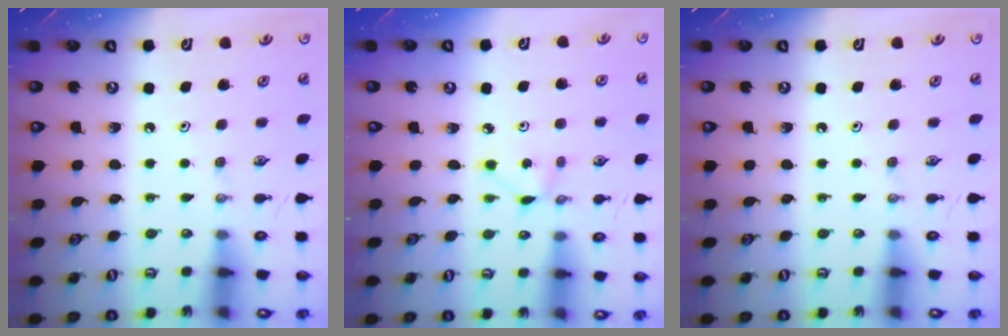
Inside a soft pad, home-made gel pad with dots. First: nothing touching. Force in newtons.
{"total": 1.7, "press": 1.6, "slide": 0.2}
{"total": 0.0}